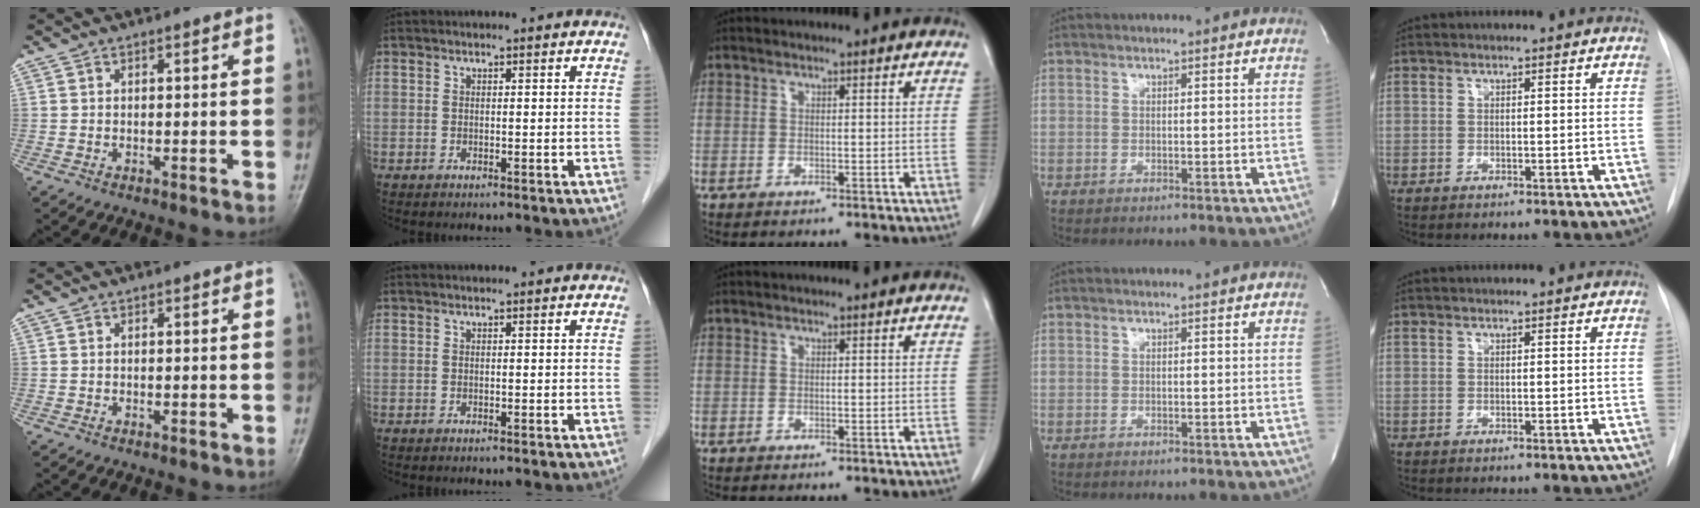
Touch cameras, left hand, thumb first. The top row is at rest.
{}